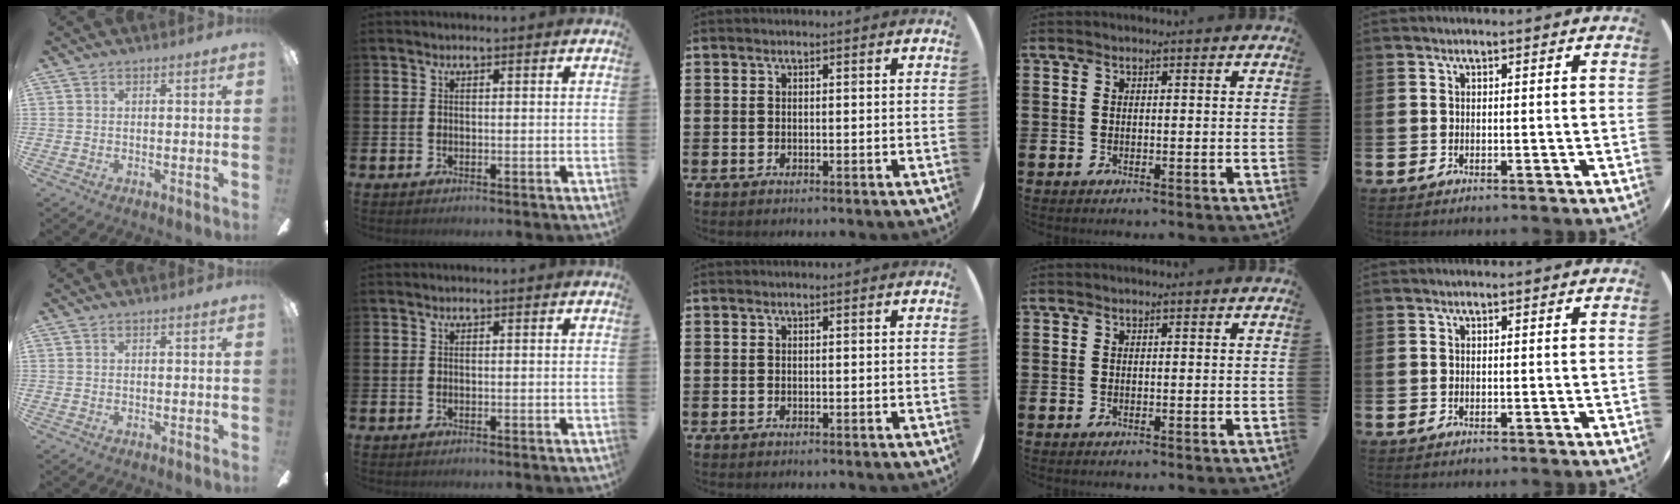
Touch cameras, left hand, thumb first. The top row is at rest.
{}